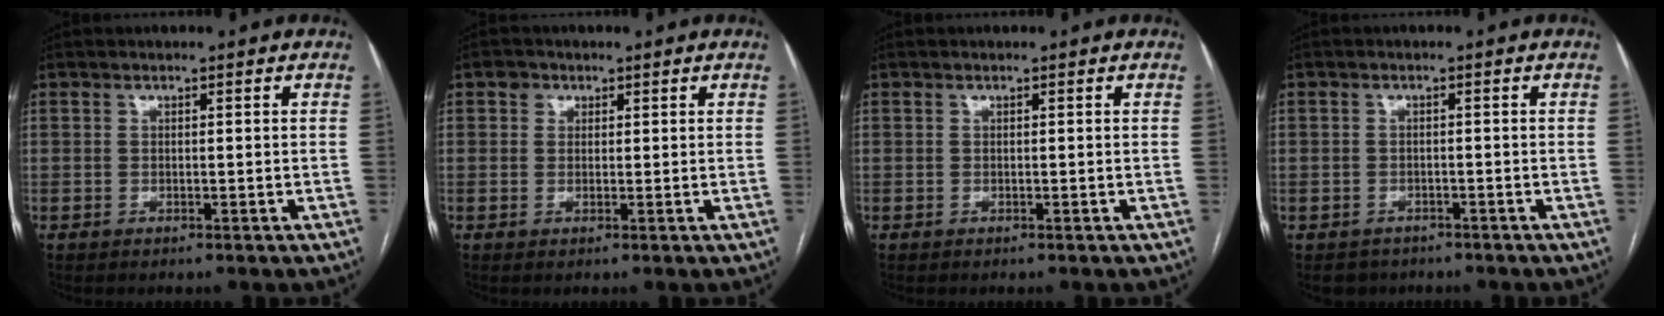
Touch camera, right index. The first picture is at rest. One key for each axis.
{"total": 1.9, "fx": 0.8, "fy": 1.7, "fz": 0.4, "tx": -0.002, "ty": 0.005, "tz": 0.009}
{"total": 0.0}
{"total": 3.5, "fx": -2.4, "fy": 2.6, "fz": 0.0, "tx": -0.001, "ty": 0.008, "tz": -0.034}